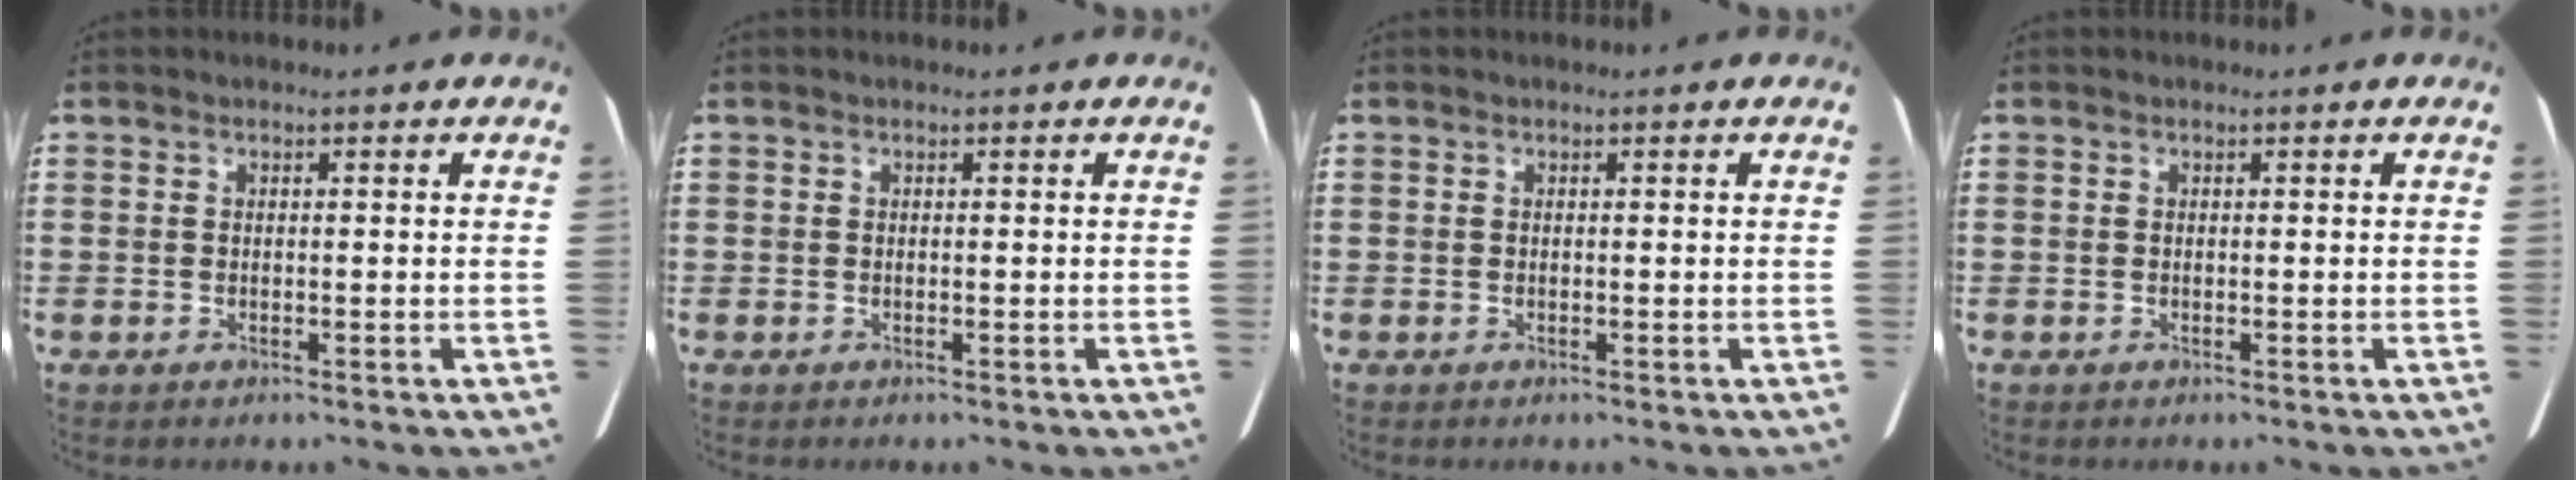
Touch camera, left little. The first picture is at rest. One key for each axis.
{"total": 0.0}
{"total": 0.0}
{"total": 0.0}